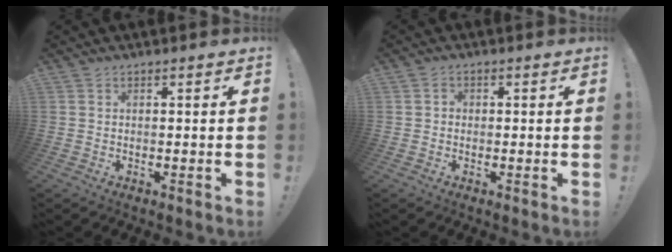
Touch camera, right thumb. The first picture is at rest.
{"total": 1.6, "force": [-0.5, 1.3, 0.7], "torque": [-0.013, 0.007, -0.011]}